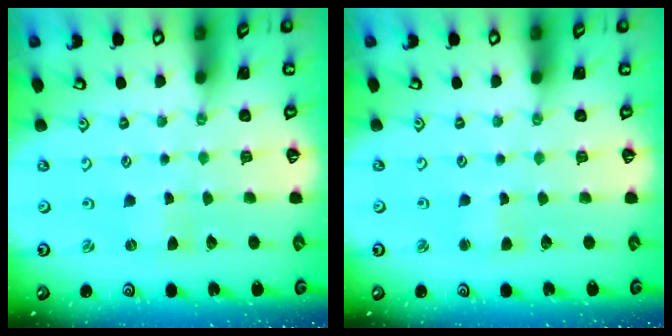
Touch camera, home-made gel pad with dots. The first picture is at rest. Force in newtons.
{"total": 2.3, "press": 2.3, "slide": 0.4}